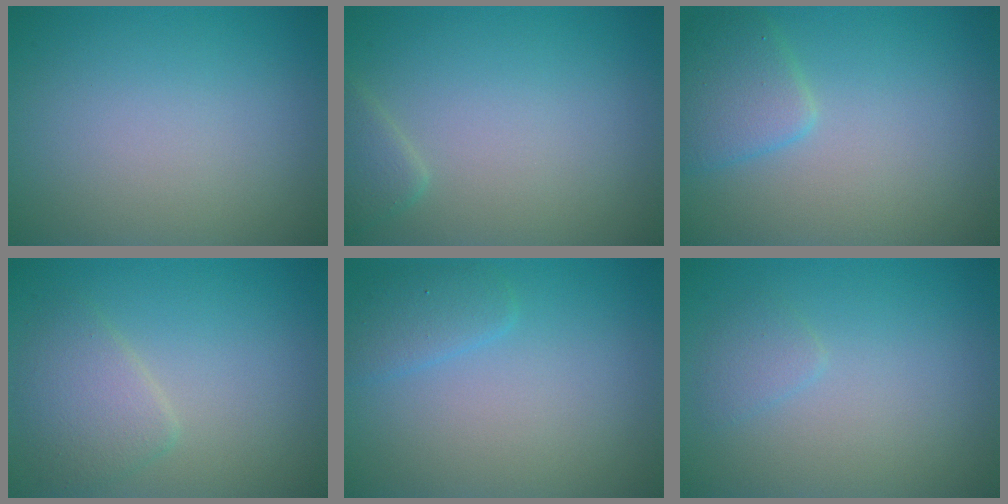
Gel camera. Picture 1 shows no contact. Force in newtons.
{"total": 0.9, "press": 0.9, "slide": 0.1}
{"total": 2.8, "press": 2.8, "slide": 0.1}
{"total": 2.9, "press": 2.9, "slide": 0.1}
{"total": 1.8, "press": 1.8, "slide": 0.1}
{"total": 1.1, "press": 1.1, "slide": 0.1}